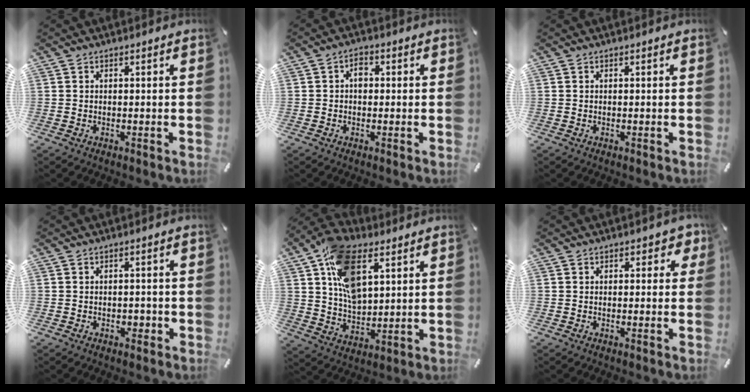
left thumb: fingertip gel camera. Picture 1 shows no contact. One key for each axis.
{"total": 2.8, "fx": 0.1, "fy": 1.9, "fz": 2.0, "tx": -0.031, "ty": 0.005, "tz": -0.002}
{"total": 0.0}
{"total": 1.8, "fx": -0.7, "fy": 1.4, "fz": 1.0, "tx": -0.017, "ty": 0.003, "tz": -0.014}
{"total": 14.7, "fx": 6.4, "fy": 8.8, "fz": 10.0, "tx": -0.193, "ty": -0.015, "tz": 0.114}
{"total": 2.4, "fx": 0.5, "fy": 1.7, "fz": 1.7, "tx": -0.009, "ty": 0.000, "tz": 0.002}